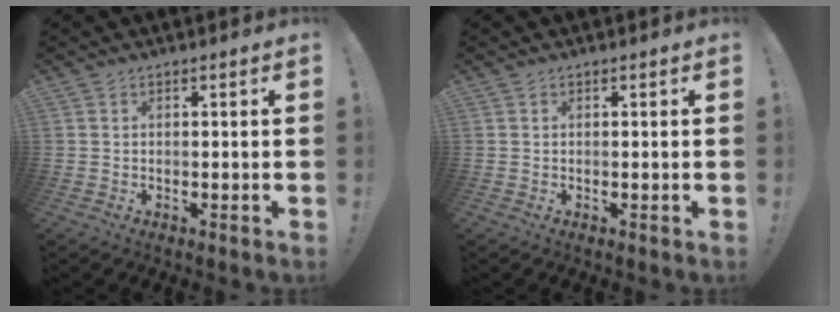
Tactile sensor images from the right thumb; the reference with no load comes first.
{"total": 0.0}